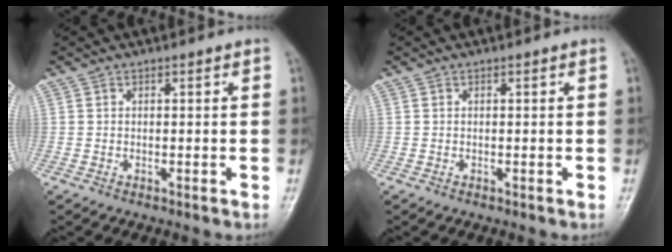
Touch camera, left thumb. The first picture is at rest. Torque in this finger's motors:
{"motor_torque": [-0.14, 0.19, 0.00, 0.00, 0.00]}